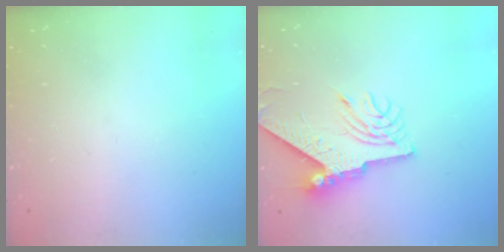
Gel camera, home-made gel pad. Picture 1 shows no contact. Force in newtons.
{"total": 10.4, "press": 10.4, "slide": 1.2}